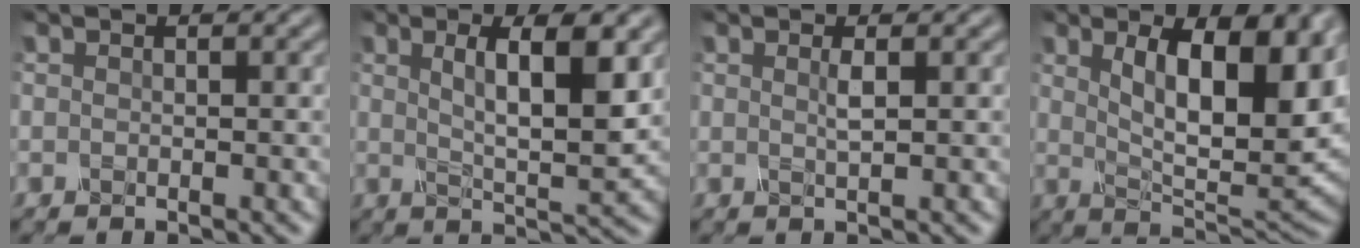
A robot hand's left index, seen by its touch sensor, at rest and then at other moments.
{"total": 6.0, "force": [1.5, 1.3, 5.7], "torque": [-0.090, -0.007, 0.033]}
{"total": 0.7, "force": [0.0, 0.0, 0.7], "torque": [-0.018, 0.001, 0.003]}
{"total": 10.3, "force": [2.7, 3.8, 9.2], "torque": [-0.138, -0.010, 0.051]}